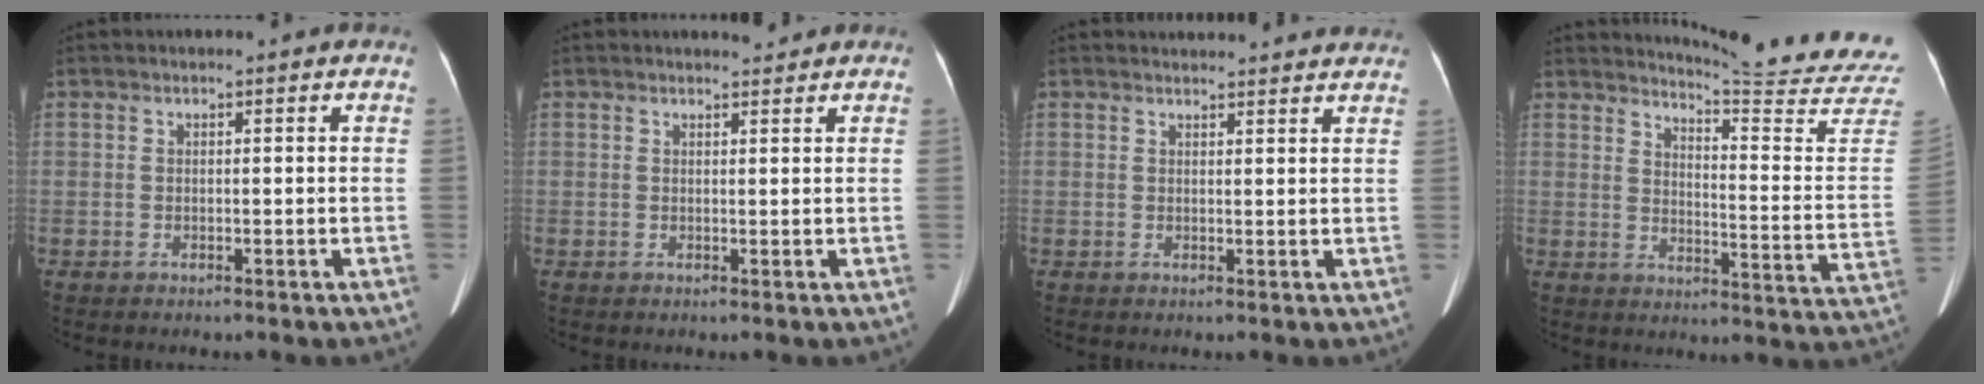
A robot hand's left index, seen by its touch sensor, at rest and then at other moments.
{"total": 1.0, "force": [1.0, 0.1, 0.0], "torque": [-0.006, -0.006, 0.017]}
{"total": 9.6, "force": [9.3, 1.4, 2.0], "torque": [-0.008, 0.019, 0.090]}
{"total": 20.4, "force": [19.7, -2.0, 4.8], "torque": [-0.077, -0.160, 0.223]}